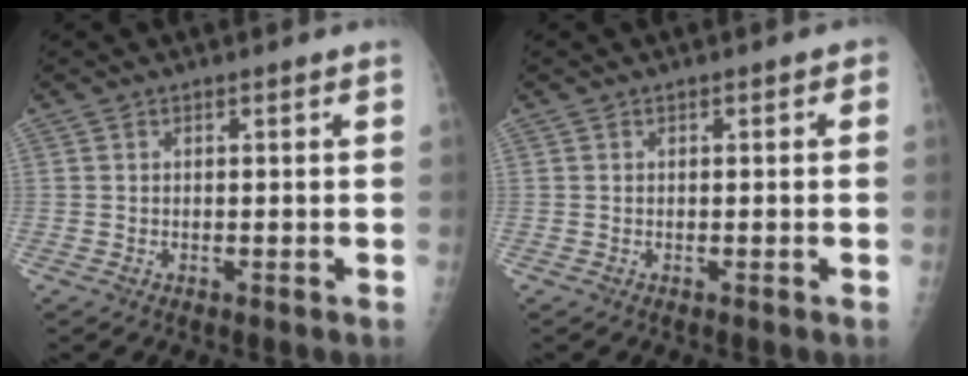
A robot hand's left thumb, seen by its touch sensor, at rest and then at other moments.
{"total": 0.8, "force": [0.1, 0.6, 0.6], "torque": [0.002, 0.003, -0.003]}